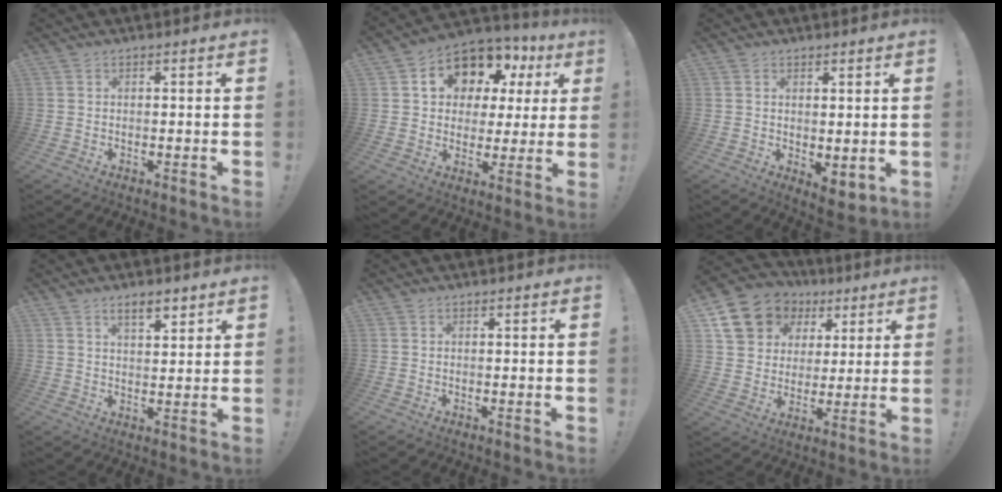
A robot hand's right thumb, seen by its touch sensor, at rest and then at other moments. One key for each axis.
{"total": 12.0, "fx": 6.3, "fy": 8.5, "fz": 5.6, "tx": -0.093, "ty": -0.045, "tz": 0.119}
{"total": 3.9, "fx": 1.2, "fy": 2.1, "fz": 3.0, "tx": -0.035, "ty": -0.018, "tz": 0.030}
{"total": 5.4, "fx": 3.7, "fy": 2.0, "fz": 3.4, "tx": -0.043, "ty": -0.018, "tz": 0.061}
{"total": 0.0}
{"total": 14.4, "fx": 6.7, "fy": 11.5, "fz": 5.4, "tx": -0.078, "ty": -0.030, "tz": 0.139}